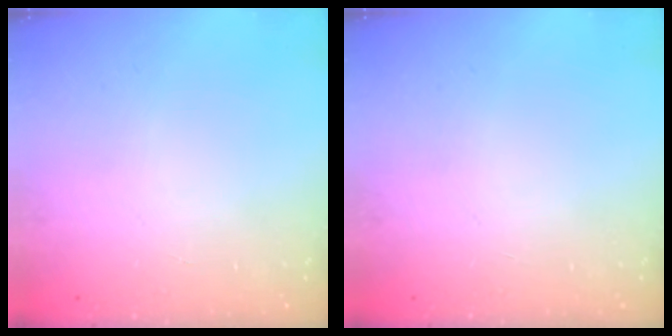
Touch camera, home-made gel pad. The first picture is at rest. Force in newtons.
{"total": 0.0}